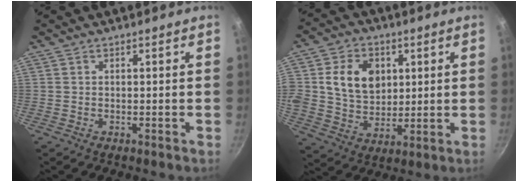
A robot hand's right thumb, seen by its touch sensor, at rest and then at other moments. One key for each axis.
{"total": 12.5, "fx": 2.8, "fy": 9.7, "fz": 7.4, "tx": -0.107, "ty": -0.006, "tz": 0.048}